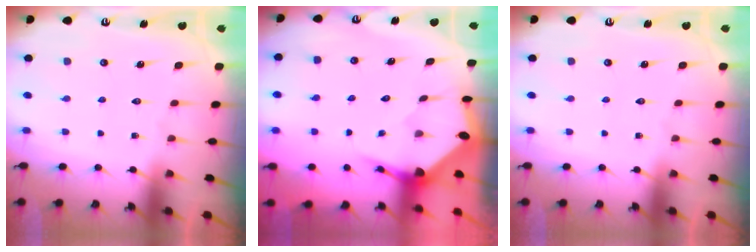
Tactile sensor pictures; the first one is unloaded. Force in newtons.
{"total": 3.6, "press": 3.6, "slide": 0.5}
{"total": 0.0}